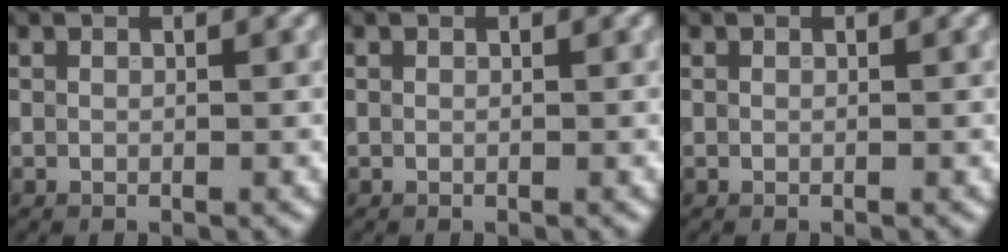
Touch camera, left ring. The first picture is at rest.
{"total": 0.0}
{"total": 0.0}